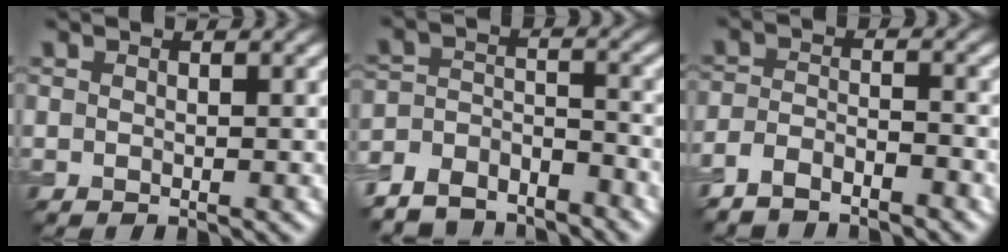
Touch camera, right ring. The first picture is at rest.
{"total": 6.7, "force": [-6.0, 2.6, 1.4], "torque": [-0.031, -0.010, -0.110]}
{"total": 3.3, "force": [-2.9, 0.9, 1.3], "torque": [-0.024, 0.001, -0.061]}